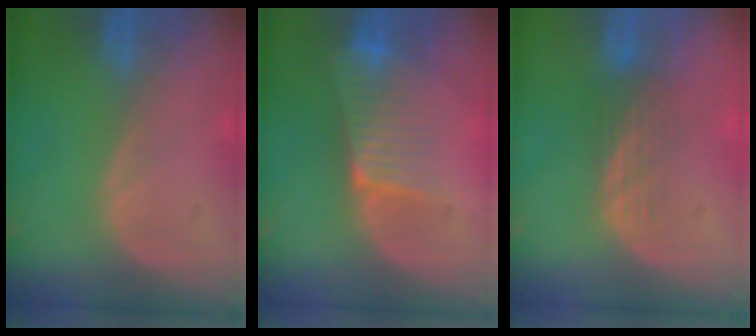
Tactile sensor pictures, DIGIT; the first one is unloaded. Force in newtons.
{"total": 6.6, "press": 5.9, "slide": 3.0}
{"total": 3.5, "press": 3.1, "slide": 1.6}